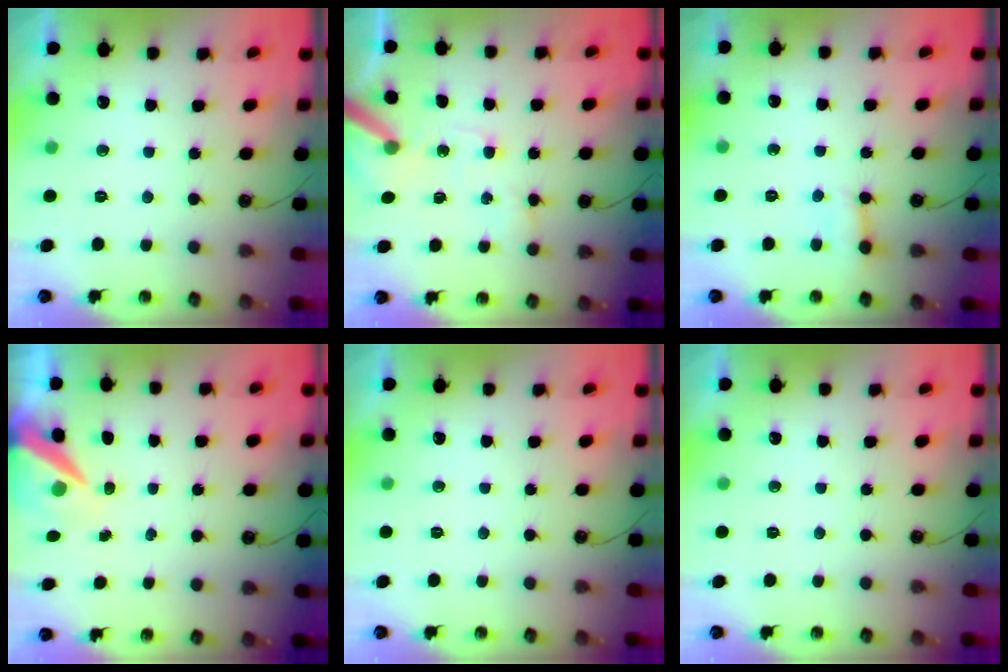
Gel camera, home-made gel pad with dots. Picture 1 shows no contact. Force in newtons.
{"total": 10.5, "press": 10.3, "slide": 1.5}
{"total": 2.5, "press": 2.5, "slide": 0.2}
{"total": 8.4, "press": 8.3, "slide": 1.0}
{"total": 0.0}
{"total": 0.0}